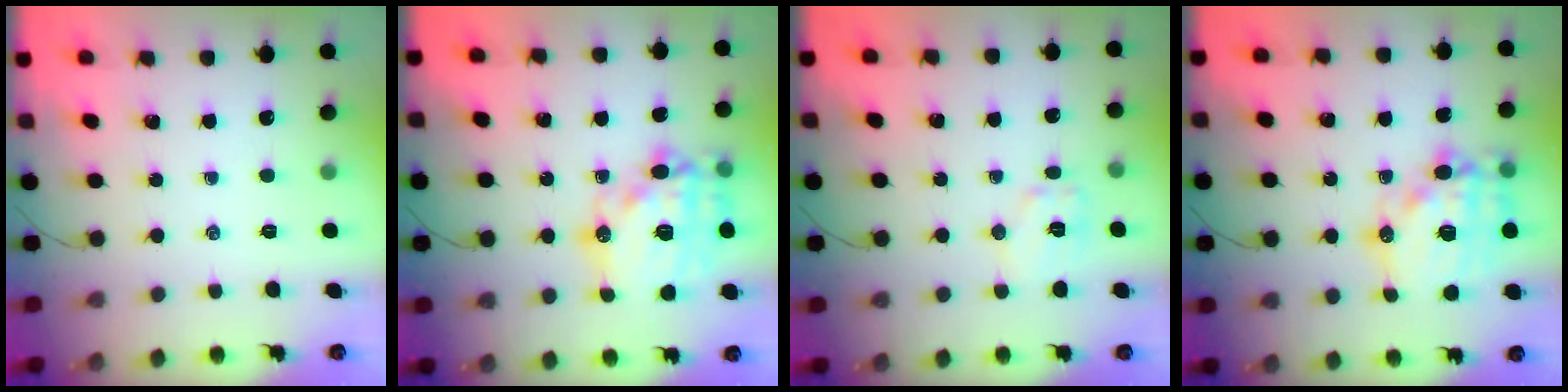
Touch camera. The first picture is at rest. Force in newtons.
{"total": 21.8, "press": 21.5, "slide": 3.4}
{"total": 7.0, "press": 6.9, "slide": 1.1}
{"total": 18.3, "press": 17.8, "slide": 4.3}